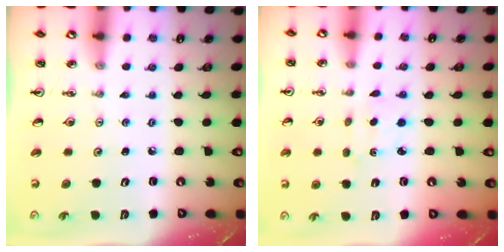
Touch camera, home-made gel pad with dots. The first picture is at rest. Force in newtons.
{"total": 2.5, "press": 2.4, "slide": 0.6}